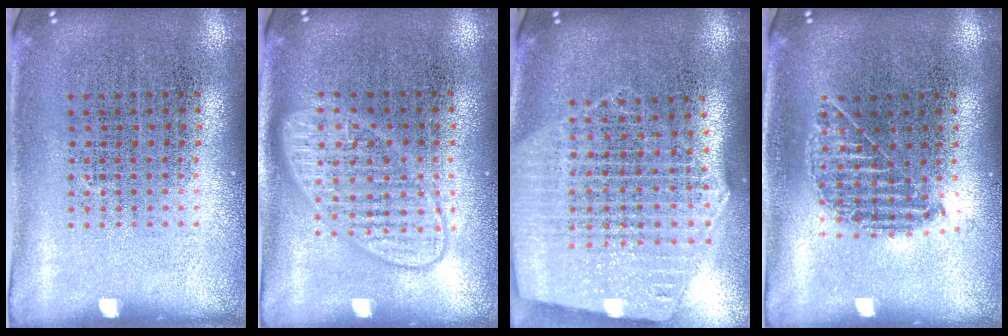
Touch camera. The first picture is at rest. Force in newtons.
{"total": 2.0, "press": 1.9, "slide": 0.3}
{"total": 2.7, "press": 2.3, "slide": 1.4}
{"total": 1.0, "press": 0.9, "slide": 0.3}